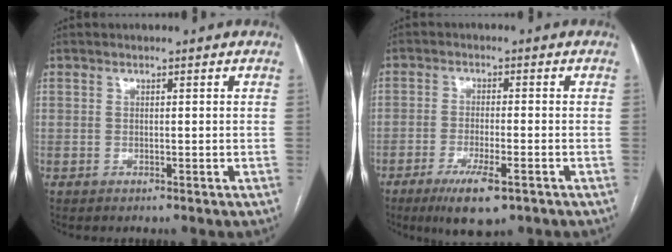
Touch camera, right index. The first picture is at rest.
{"total": 7.5, "force": [-4.4, 1.4, 5.9], "torque": [-0.106, -0.016, -0.070]}